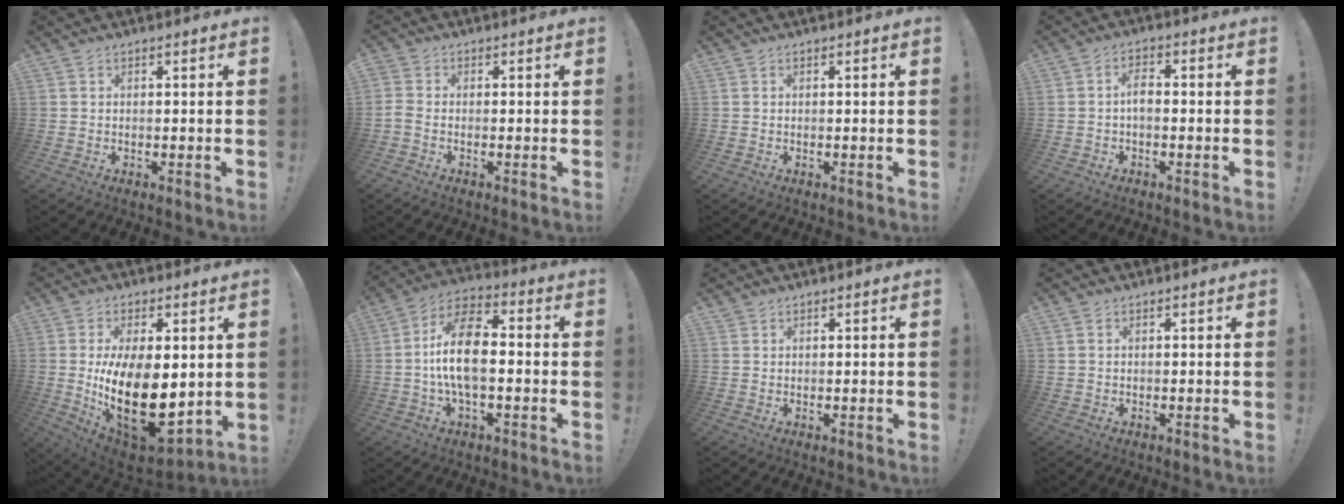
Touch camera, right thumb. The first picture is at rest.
{"total": 2.0, "force": [-0.7, 1.0, 1.6], "torque": [-0.035, 0.002, -0.013]}
{"total": 0.0}
{"total": 3.9, "force": [-0.6, 1.8, 3.3], "torque": [-0.073, 0.006, -0.011]}
{"total": 23.6, "force": [-1.7, 12.3, 20.1], "torque": [-0.348, -0.020, -0.010]}
{"total": 13.8, "force": [-0.9, 6.7, 12.0], "torque": [-0.220, 0.009, -0.020]}
{"total": 0.6, "force": [0.5, 0.3, 0.1], "torque": [0.000, -0.001, 0.010]}
{"total": 0.0}